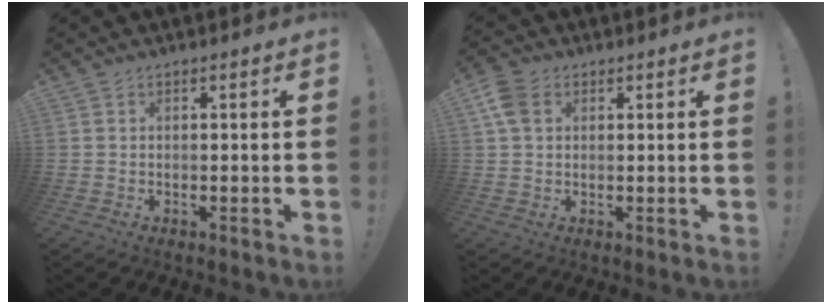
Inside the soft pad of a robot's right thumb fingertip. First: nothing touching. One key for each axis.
{"total": 6.6, "fx": 2.3, "fy": 4.8, "fz": 4.0, "tx": -0.070, "ty": 0.002, "tz": 0.046}